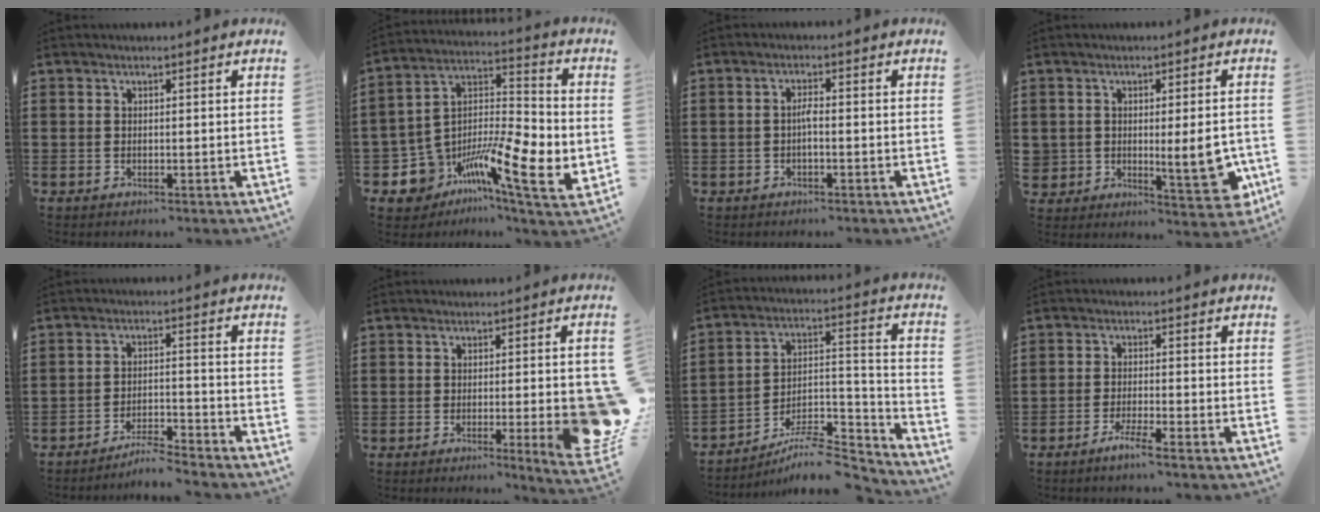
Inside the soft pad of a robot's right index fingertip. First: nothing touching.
{"total": 11.2, "force": [-4.5, 5.2, 8.9], "torque": [-0.167, -0.008, -0.075]}
{"total": 1.8, "force": [-0.5, 0.2, 1.7], "torque": [-0.036, 0.001, -0.009]}
{"total": 6.2, "force": [-0.6, 3.2, 5.3], "torque": [-0.080, 0.002, -0.008]}
{"total": 4.6, "force": [-4.4, -0.2, 1.2], "torque": [-0.030, -0.004, -0.091]}
{"total": 8.3, "force": [-1.2, 1.5, 8.0], "torque": [-0.094, -0.020, -0.015]}
{"total": 7.7, "force": [-6.7, 1.9, 3.3], "torque": [-0.043, 0.014, -0.127]}
{"total": 2.9, "force": [-2.3, -0.3, 1.8], "torque": [-0.037, -0.004, -0.043]}